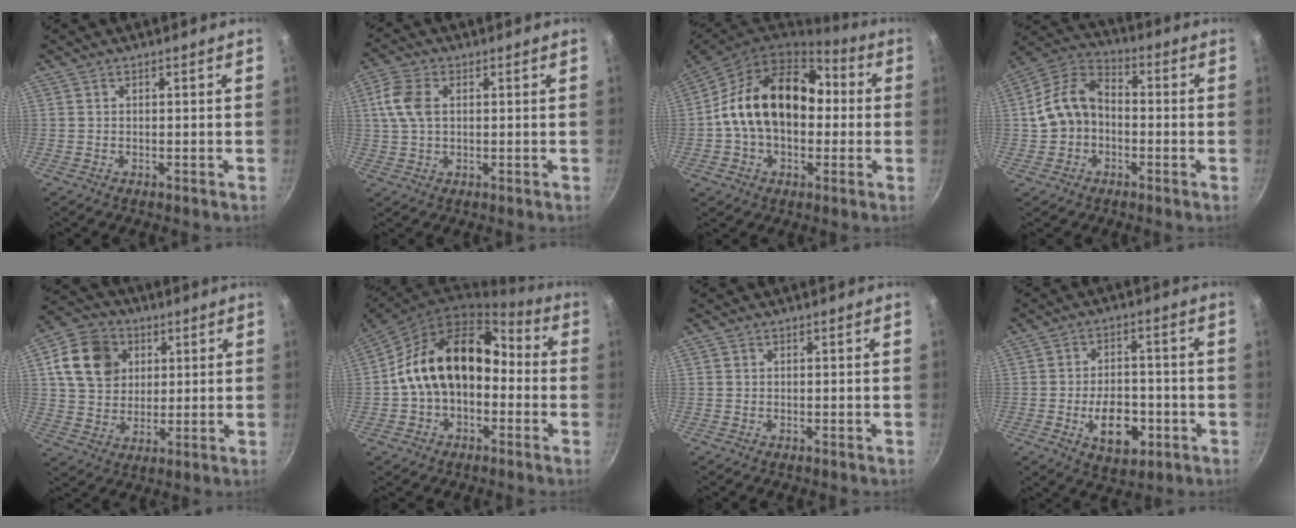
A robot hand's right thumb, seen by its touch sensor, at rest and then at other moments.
{"total": 6.7, "force": [1.4, 4.2, 5.1], "torque": [-0.106, 0.008, 0.022]}
{"total": 19.9, "force": [0.8, 13.9, 14.3], "torque": [-0.205, 0.046, -0.001]}
{"total": 11.2, "force": [-1.2, 8.4, 7.3], "torque": [-0.114, 0.043, -0.037]}
{"total": 13.1, "force": [4.1, 10.6, 6.6], "torque": [-0.097, 0.002, 0.069]}
{"total": 17.8, "force": [-1.4, 12.6, 12.6], "torque": [-0.183, 0.070, -0.033]}
{"total": 0.0}
{"total": 10.4, "force": [-3.2, 6.4, 7.5], "torque": [-0.090, 0.015, -0.044]}